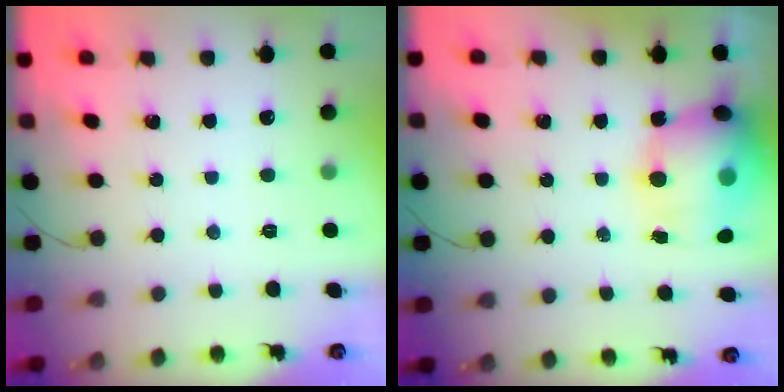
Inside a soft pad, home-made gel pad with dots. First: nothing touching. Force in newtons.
{"total": 16.9, "press": 16.4, "slide": 3.9}